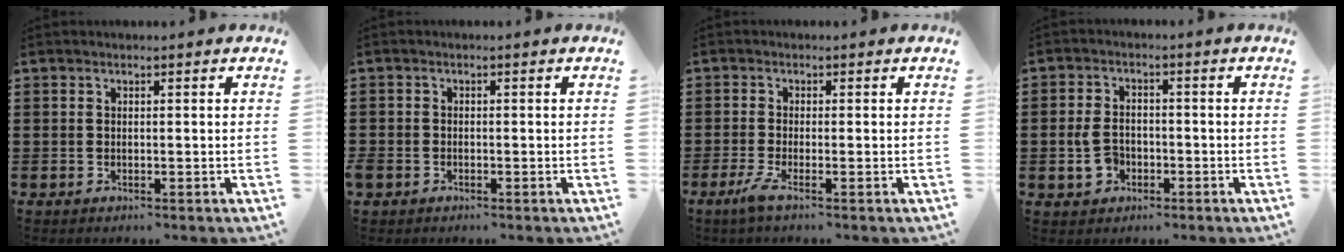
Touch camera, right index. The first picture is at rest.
{"total": 1.2, "force": [-0.7, 0.9, 0.2], "torque": [-0.013, -0.001, -0.019]}
{"total": 2.5, "force": [-1.0, -0.1, 2.3], "torque": [-0.055, -0.013, -0.021]}
{"total": 4.5, "force": [-1.1, 3.2, 2.9], "torque": [-0.078, -0.001, -0.025]}